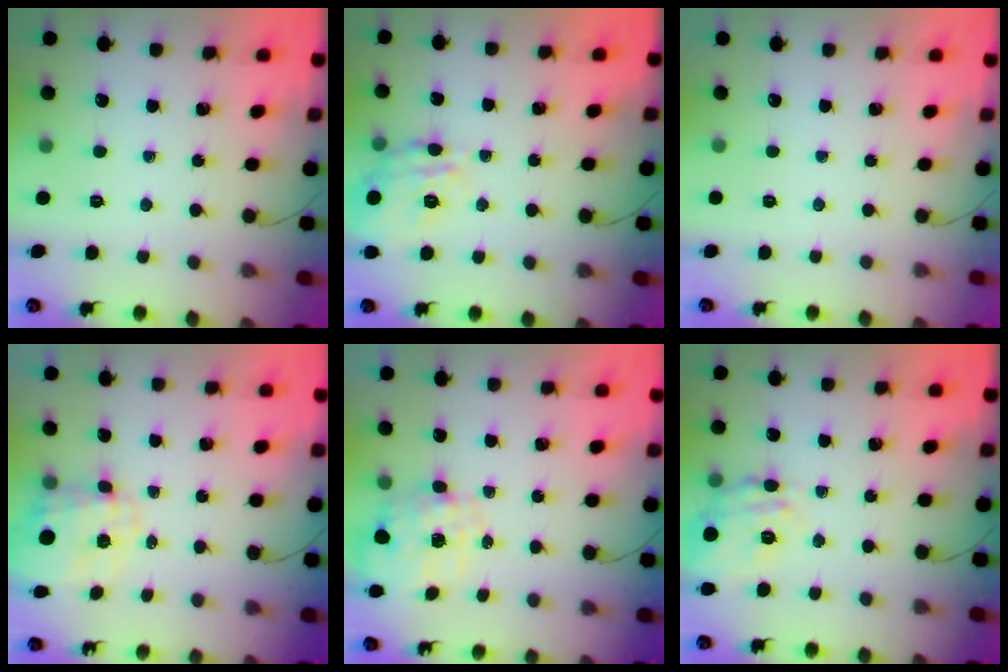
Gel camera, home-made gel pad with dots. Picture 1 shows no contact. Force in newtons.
{"total": 13.3, "press": 13.3, "slide": 1.1}
{"total": 2.5, "press": 2.4, "slide": 0.4}
{"total": 3.4, "press": 3.2, "slide": 1.2}
{"total": 2.1, "press": 1.8, "slide": 1.0}
{"total": 8.1, "press": 7.9, "slide": 1.4}